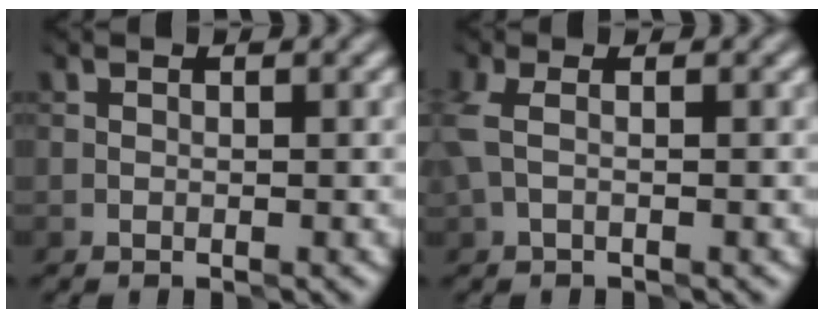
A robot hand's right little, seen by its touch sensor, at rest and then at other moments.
{"total": 1.9, "force": [0.0, 1.0, 1.7], "torque": [-0.061, 0.006, -0.001]}